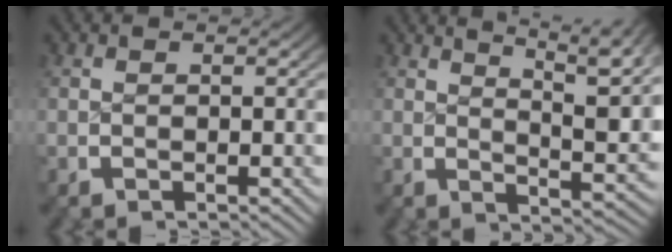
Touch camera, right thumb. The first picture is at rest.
{"total": 8.7, "force": [4.3, 3.7, 6.6], "torque": [-0.072, 0.000, 0.061]}